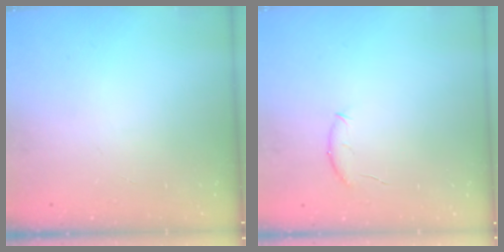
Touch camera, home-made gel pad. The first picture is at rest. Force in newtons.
{"total": 6.4, "press": 6.3, "slide": 1.1}